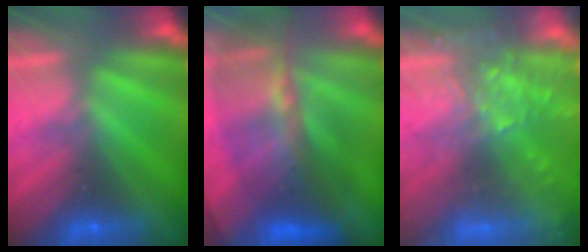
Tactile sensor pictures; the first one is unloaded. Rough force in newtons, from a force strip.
{"total": 11.3}
{"total": 7.6}